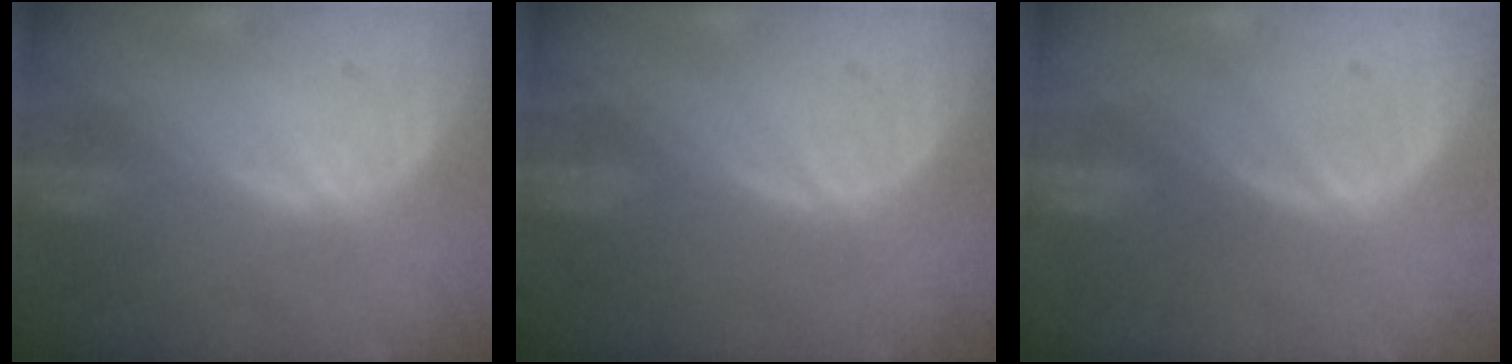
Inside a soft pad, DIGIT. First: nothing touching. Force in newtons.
{"total": 0.0}
{"total": 0.0}